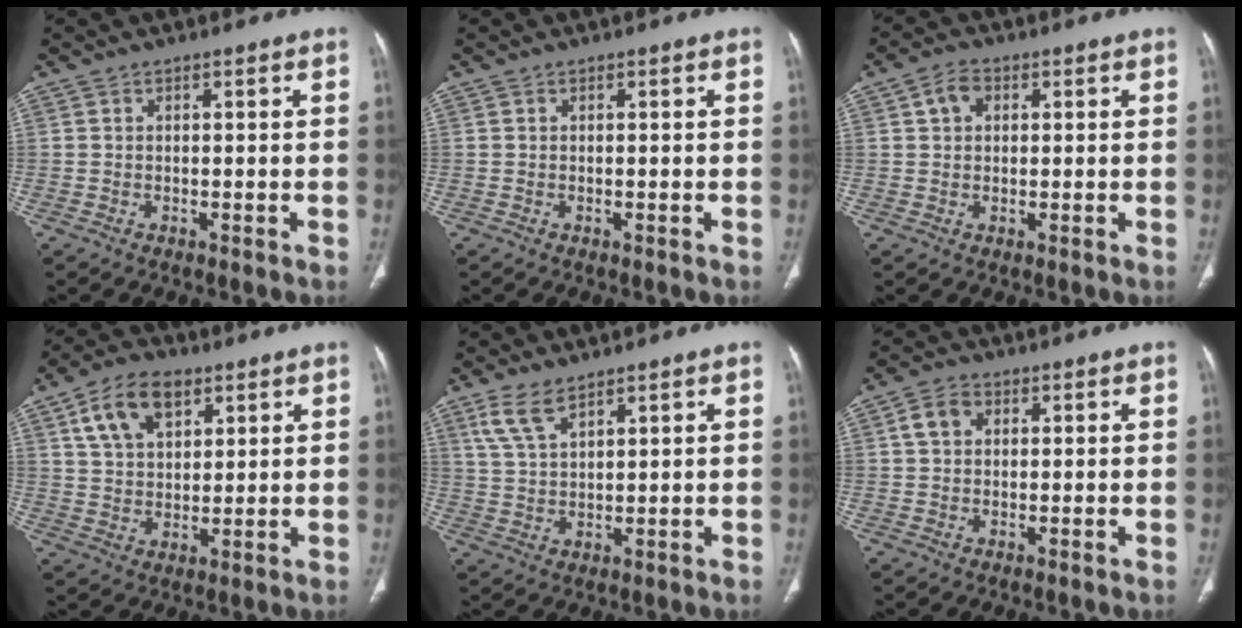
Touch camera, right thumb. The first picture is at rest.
{"total": 0.0}
{"total": 3.9, "force": [1.2, 2.9, 2.2], "torque": [-0.033, 0.007, 0.021]}
{"total": 11.2, "force": [5.4, 6.7, 7.1], "torque": [-0.108, -0.010, 0.098]}
{"total": 5.9, "force": [4.0, 2.3, 3.7], "torque": [-0.077, -0.011, 0.089]}
{"total": 4.2, "force": [1.1, 3.2, 2.4], "torque": [-0.041, 0.010, 0.019]}